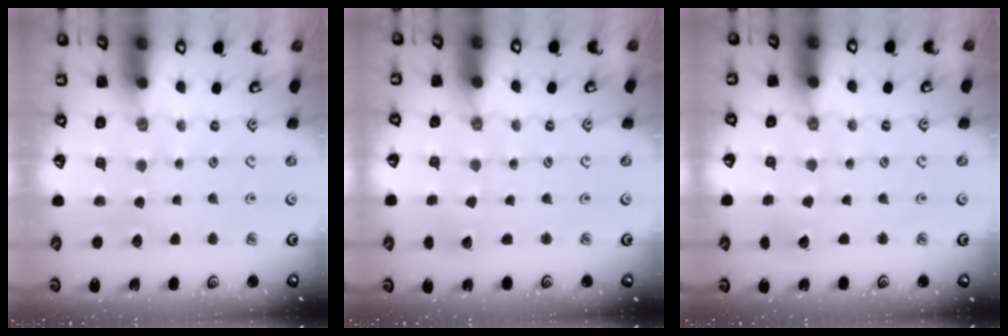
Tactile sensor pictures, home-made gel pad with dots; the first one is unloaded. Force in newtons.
{"total": 2.0, "press": 2.0, "slide": 0.2}
{"total": 3.4, "press": 3.3, "slide": 0.4}